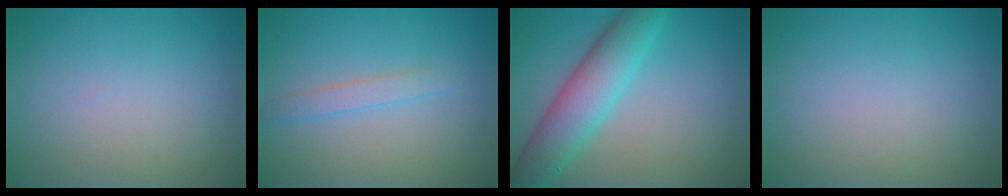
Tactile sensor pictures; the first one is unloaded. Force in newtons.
{"total": 1.6, "press": 1.6, "slide": 0.1}
{"total": 6.4, "press": 6.4, "slide": 0.0}
{"total": 0.0}